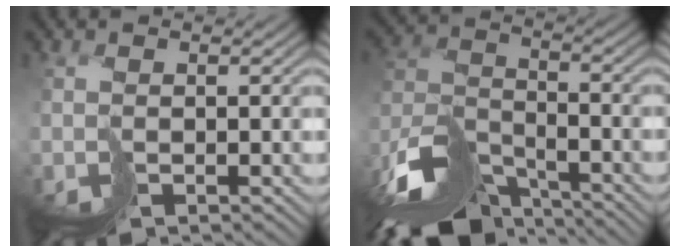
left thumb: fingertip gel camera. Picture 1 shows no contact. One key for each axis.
{"total": 12.8, "fx": -10.6, "fy": 4.1, "fz": 5.9, "tx": -0.138, "ty": -0.011, "tz": -0.187}